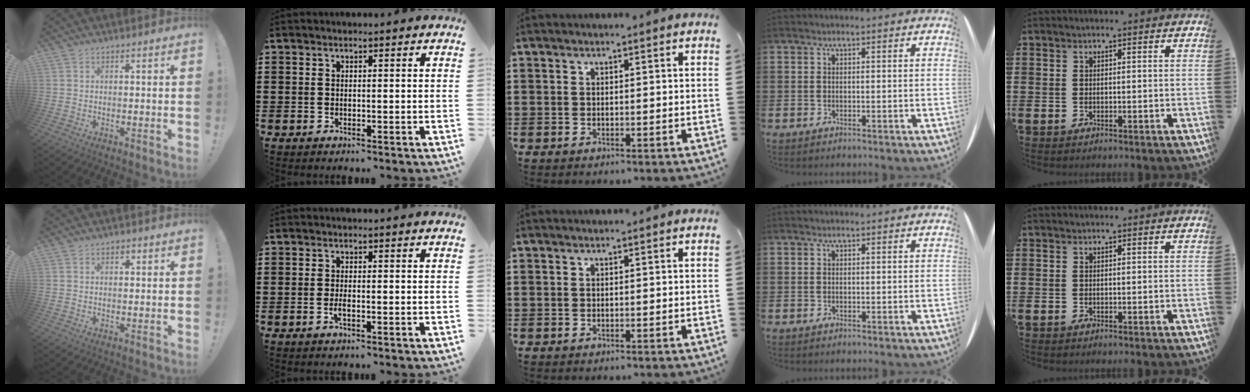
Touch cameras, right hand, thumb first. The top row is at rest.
{"thumb": {"total": 1.0, "force": [0.5, 0.7, 0.4], "torque": [-0.005, 0.000, 0.009]}, "index": {"total": 1.5, "force": [-0.6, 0.1, 1.3], "torque": [-0.033, -0.007, -0.012]}}